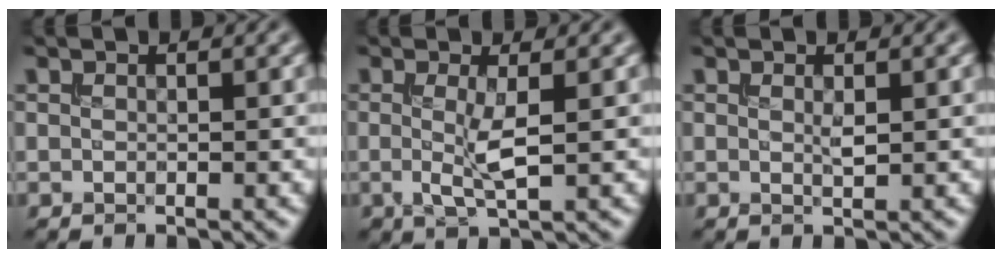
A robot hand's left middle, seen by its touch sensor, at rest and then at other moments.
{"total": 2.7, "force": [-0.1, 0.5, 2.7], "torque": [-0.060, -0.006, -0.002]}
{"total": 0.7, "force": [0.1, 0.0, 0.6], "torque": [-0.015, -0.001, 0.002]}